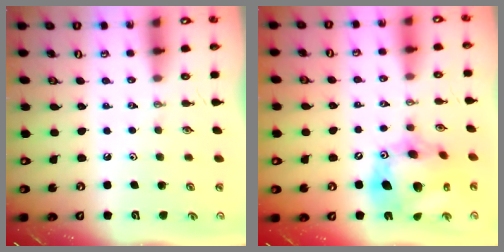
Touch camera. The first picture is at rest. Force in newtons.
{"total": 18.4, "press": 18.3, "slide": 1.9}